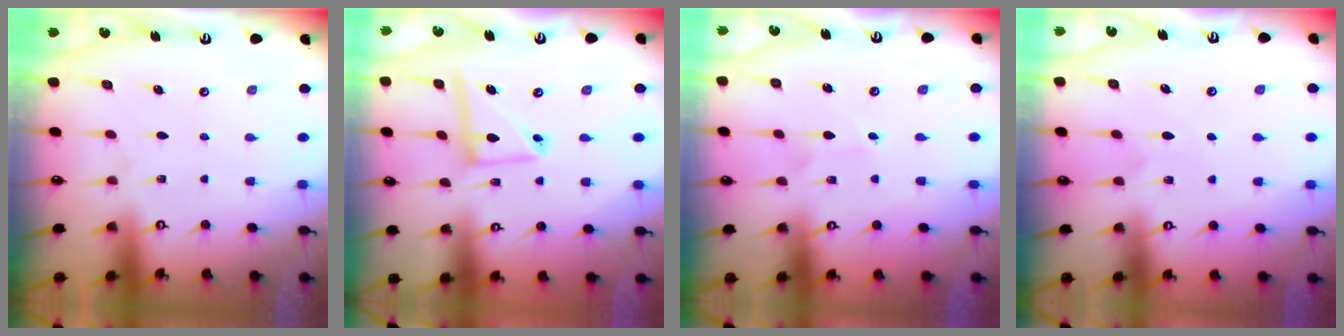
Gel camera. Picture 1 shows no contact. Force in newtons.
{"total": 10.1, "press": 10.1, "slide": 1.0}
{"total": 1.2, "press": 1.2, "slide": 0.1}
{"total": 3.9, "press": 3.9, "slide": 0.5}